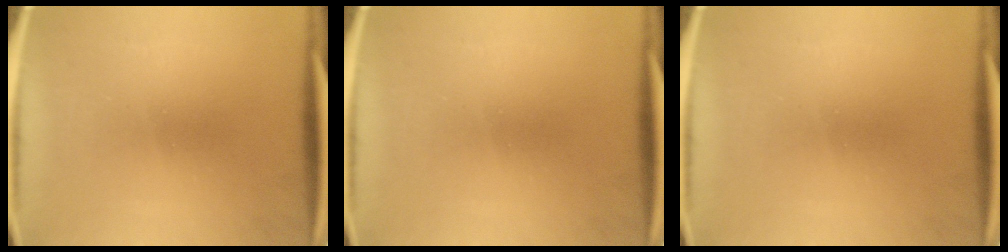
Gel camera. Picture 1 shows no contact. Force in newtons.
{"total": 0.0}
{"total": 0.0}